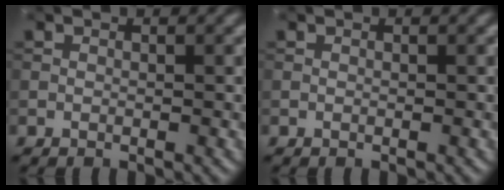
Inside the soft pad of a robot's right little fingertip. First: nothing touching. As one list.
[{"total": 0.0}]